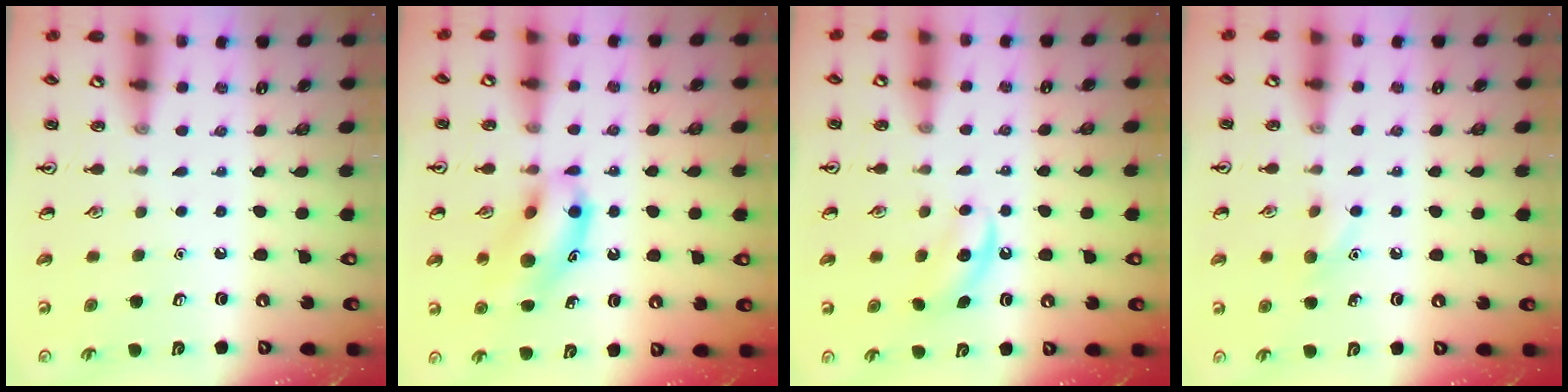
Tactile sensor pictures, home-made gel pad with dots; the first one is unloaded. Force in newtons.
{"total": 13.6, "press": 13.3, "slide": 2.4}
{"total": 6.0, "press": 5.7, "slide": 1.6}
{"total": 6.7, "press": 6.3, "slide": 2.1}